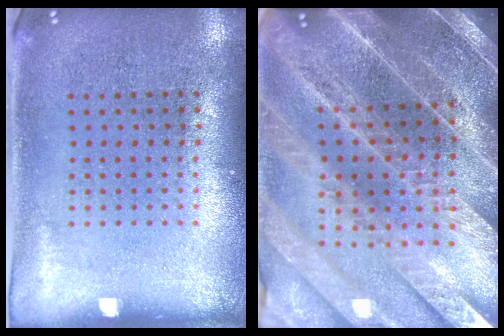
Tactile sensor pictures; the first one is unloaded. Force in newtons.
{"total": 4.2, "press": 3.9, "slide": 1.6}